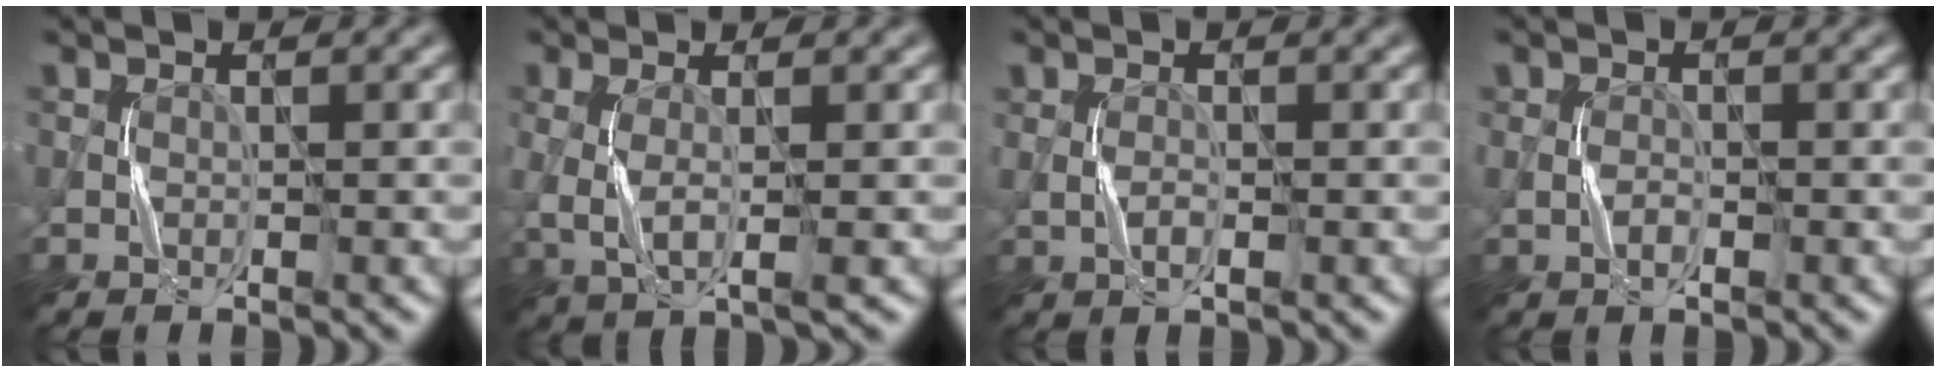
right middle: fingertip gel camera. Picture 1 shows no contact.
{"total": 2.7, "force": [0.4, 1.0, 2.5], "torque": [-0.061, -0.003, 0.008]}
{"total": 0.8, "force": [0.0, 0.3, 0.7], "torque": [-0.016, -0.003, 0.001]}
{"total": 0.9, "force": [-0.2, 0.6, 0.6], "torque": [-0.010, 0.002, -0.006]}